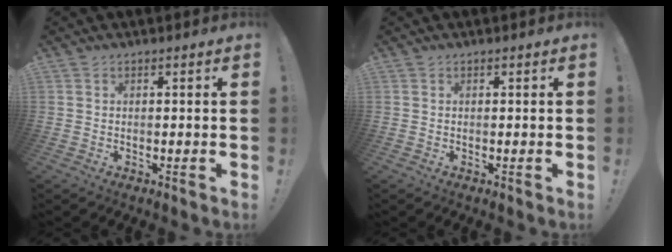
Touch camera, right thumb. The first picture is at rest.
{"total": 0.0}